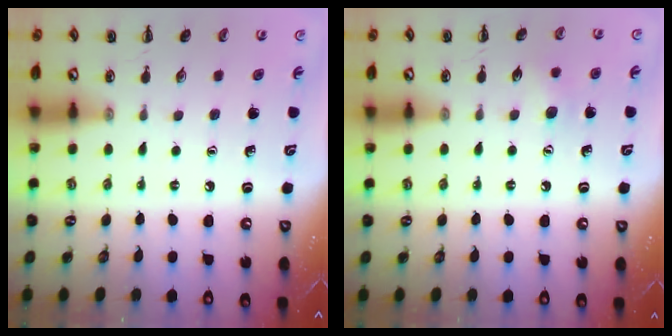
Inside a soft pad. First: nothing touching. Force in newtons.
{"total": 5.9, "press": 5.7, "slide": 1.4}